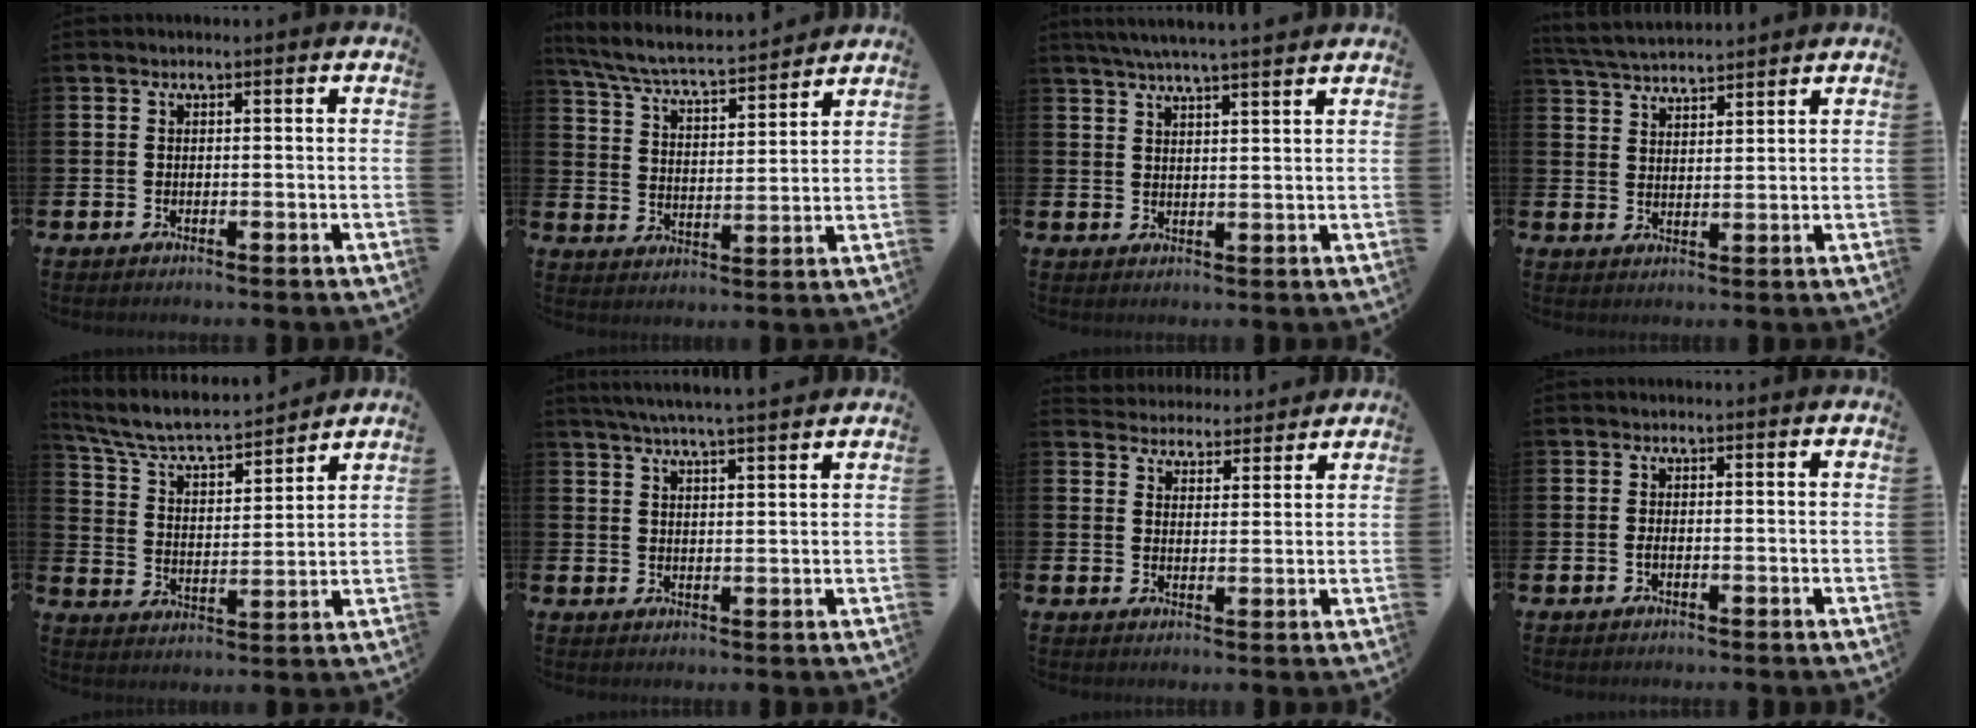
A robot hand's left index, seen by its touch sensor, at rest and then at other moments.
{"total": 6.3, "force": [6.0, 0.5, 2.0], "torque": [-0.066, -0.045, 0.099]}
{"total": 4.7, "force": [4.4, -0.4, 1.5], "torque": [-0.040, -0.014, 0.080]}
{"total": 4.3, "force": [4.3, 0.5, 0.4], "torque": [-0.027, -0.023, 0.078]}
{"total": 7.1, "force": [6.6, 1.3, 2.3], "torque": [-0.079, -0.050, 0.111]}
{"total": 5.0, "force": [4.7, -0.4, 1.5], "torque": [-0.041, -0.020, 0.084]}
{"total": 4.4, "force": [4.3, 1.0, -0.4], "torque": [-0.005, -0.029, 0.076]}
{"total": 0.7, "force": [-0.3, 0.2, 0.6], "torque": [-0.014, -0.001, -0.005]}